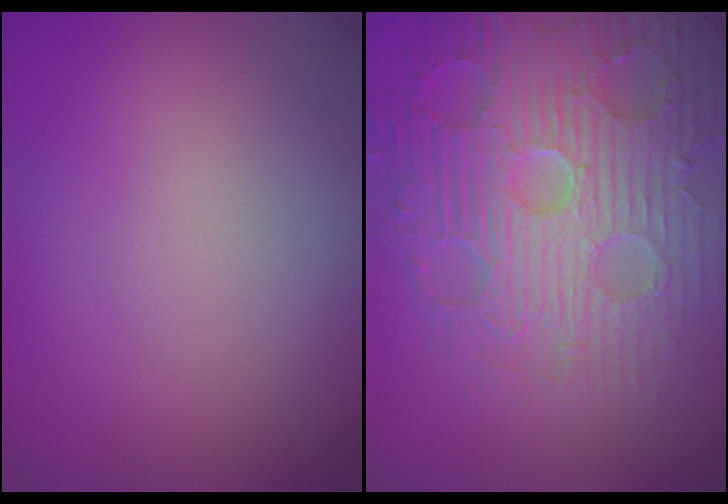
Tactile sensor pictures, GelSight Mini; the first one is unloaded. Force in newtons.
{"total": 8.4, "press": 6.4, "slide": 5.5}